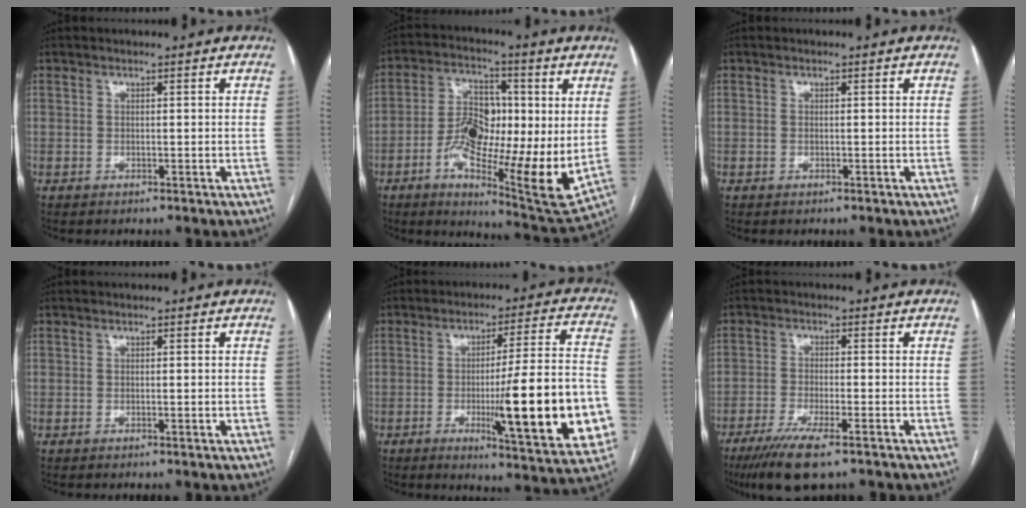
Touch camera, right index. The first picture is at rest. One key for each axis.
{"total": 16.7, "fx": -1.2, "fy": 5.9, "fz": 15.6, "tx": -0.269, "ty": 0.001, "tz": -0.017}
{"total": 0.0}
{"total": 0.7, "fx": -0.1, "fy": 0.1, "fz": 0.6, "tx": -0.009, "ty": 0.004, "tz": 0.003}
{"total": 20.1, "fx": -4.5, "fy": 1.6, "fz": 19.5, "tx": -0.236, "ty": -0.004, "tz": -0.054}
{"total": 8.6, "fx": -5.8, "fy": 1.1, "fz": 6.2, "tx": -0.109, "ty": -0.020, "tz": -0.094}